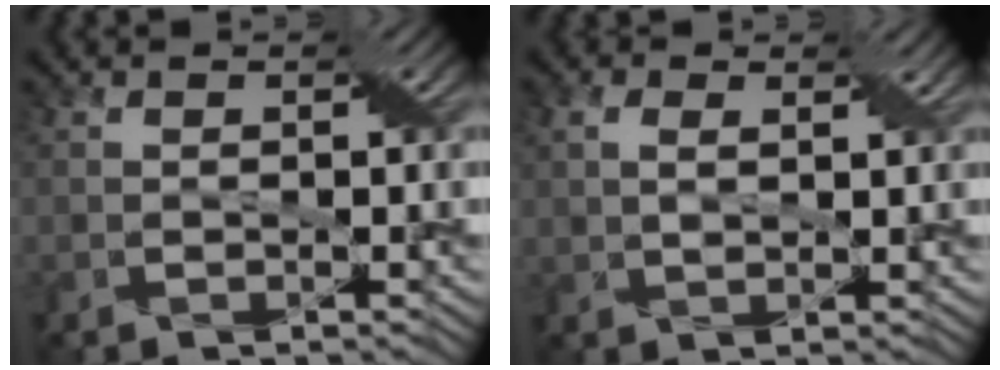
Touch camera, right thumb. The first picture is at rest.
{"total": 3.8, "force": [1.5, 2.2, 2.7], "torque": [-0.061, 0.001, 0.026]}